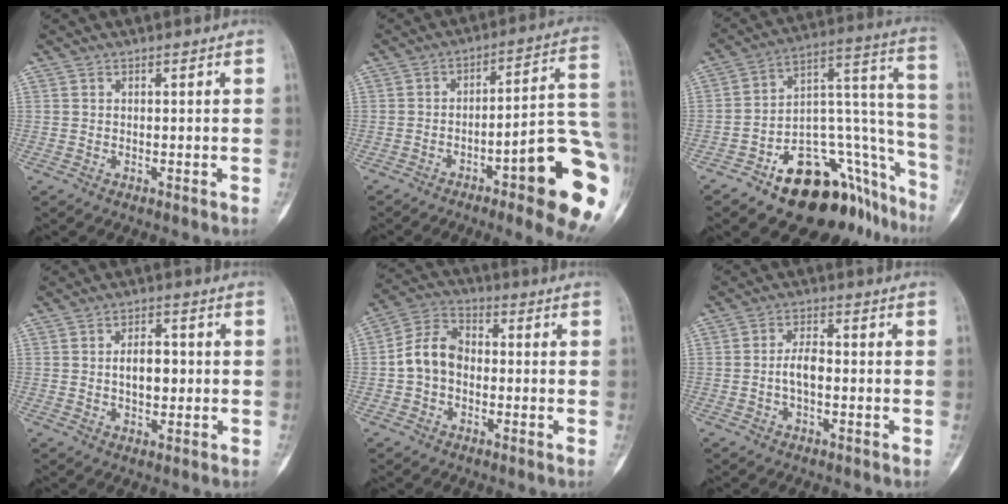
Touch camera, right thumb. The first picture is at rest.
{"total": 21.1, "force": [-7.6, 4.3, 19.2], "torque": [-0.190, 0.041, -0.099]}
{"total": 26.6, "force": [-15.3, 12.7, 17.7], "torque": [-0.126, 0.136, -0.215]}
{"total": 5.9, "force": [-0.1, 3.7, 4.6], "torque": [-0.052, 0.011, -0.002]}
{"total": 9.1, "force": [-1.0, 6.8, 6.0], "torque": [-0.095, 0.032, -0.034]}
{"total": 4.3, "force": [-0.9, 2.3, 3.6], "torque": [-0.063, 0.017, -0.021]}